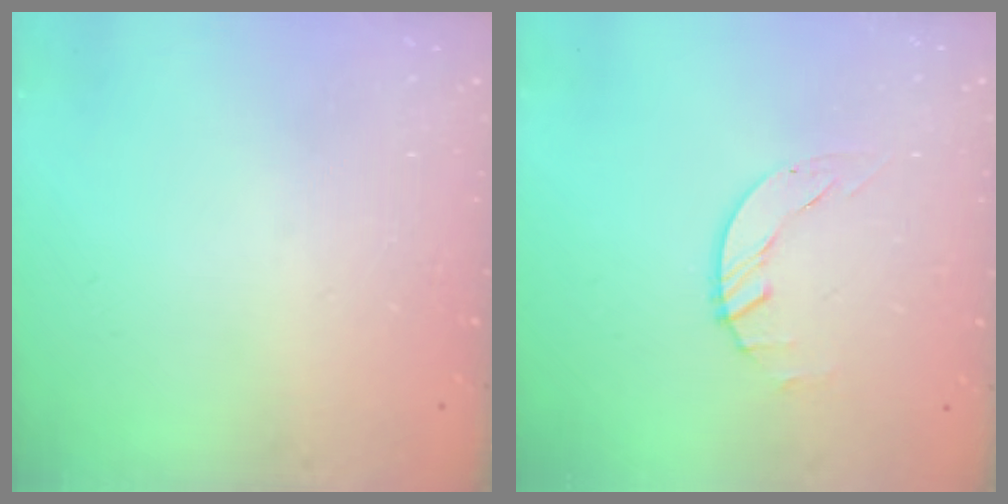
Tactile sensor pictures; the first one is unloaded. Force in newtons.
{"total": 1.6, "press": 1.6, "slide": 0.3}